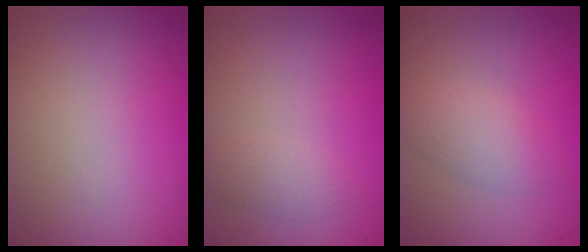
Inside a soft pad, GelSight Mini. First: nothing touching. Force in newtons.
{"total": 1.5, "press": 1.5, "slide": 0.2}
{"total": 2.7, "press": 2.7, "slide": 0.0}